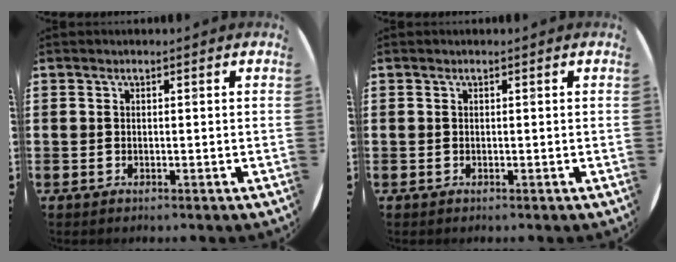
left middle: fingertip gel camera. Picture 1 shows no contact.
{"total": 0.0}